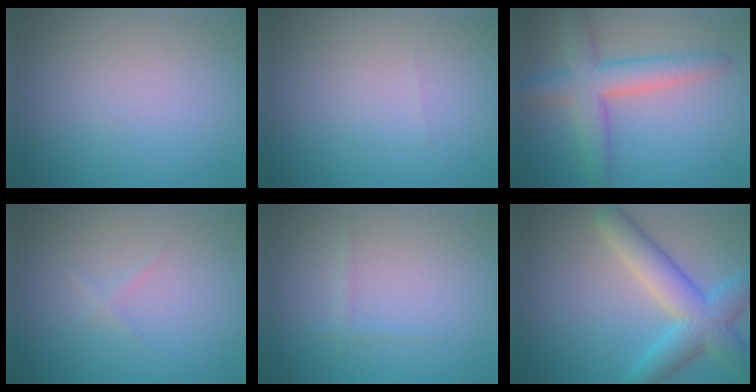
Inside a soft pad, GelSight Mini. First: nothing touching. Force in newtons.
{"total": 0.0}
{"total": 5.5, "press": 5.5, "slide": 0.3}
{"total": 0.6, "press": 0.6, "slide": 0.1}
{"total": 0.8, "press": 0.8, "slide": 0.1}
{"total": 6.4, "press": 6.4, "slide": 0.2}